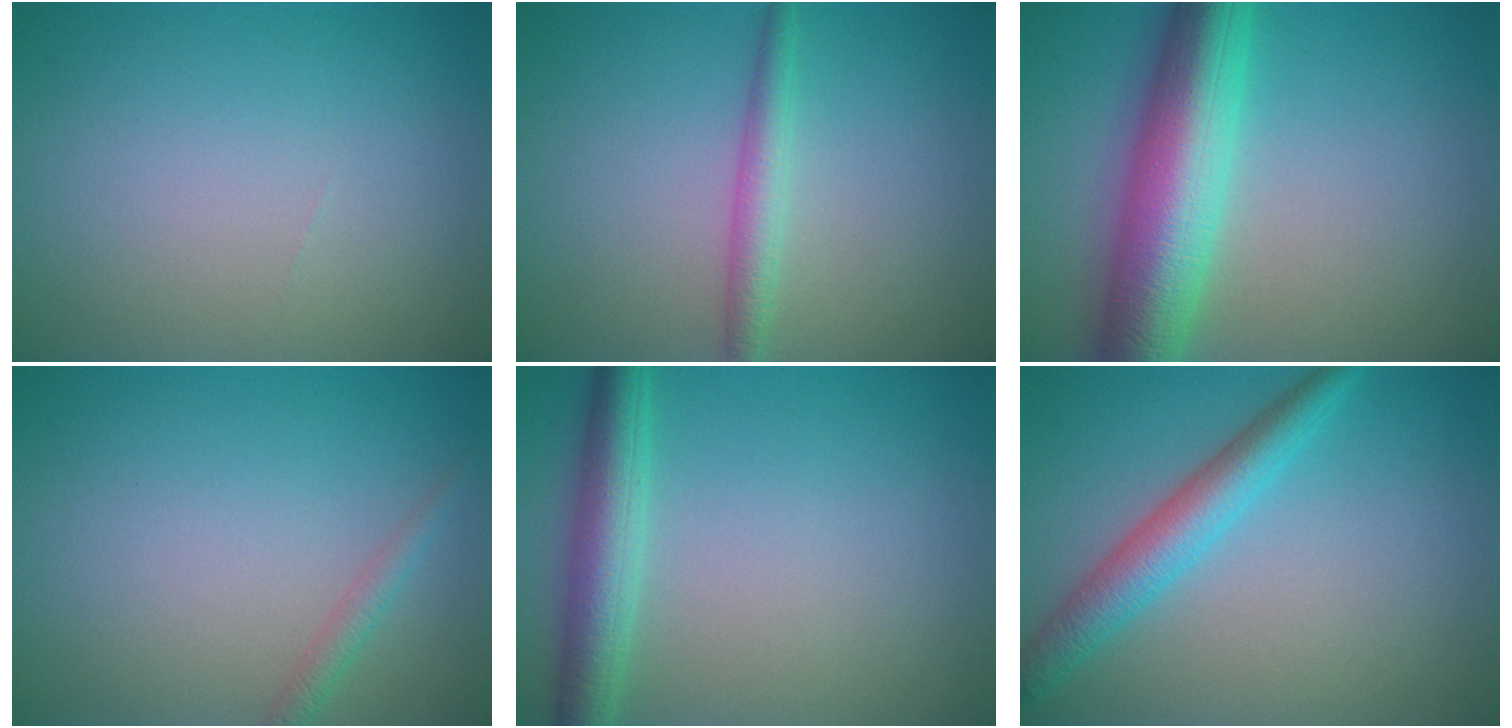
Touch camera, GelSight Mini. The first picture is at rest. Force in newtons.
{"total": 2.3, "press": 2.3, "slide": 0.0}
{"total": 9.7, "press": 9.7, "slide": 0.1}
{"total": 1.4, "press": 1.4, "slide": 0.0}
{"total": 4.4, "press": 4.4, "slide": 0.0}
{"total": 4.0, "press": 4.0, "slide": 0.0}